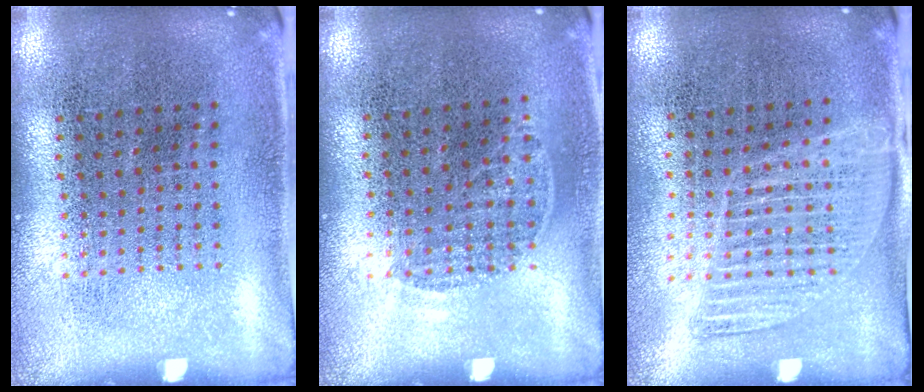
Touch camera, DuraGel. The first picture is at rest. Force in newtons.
{"total": 0.5, "press": 0.2, "slide": 0.5}
{"total": 1.3, "press": 1.1, "slide": 0.5}